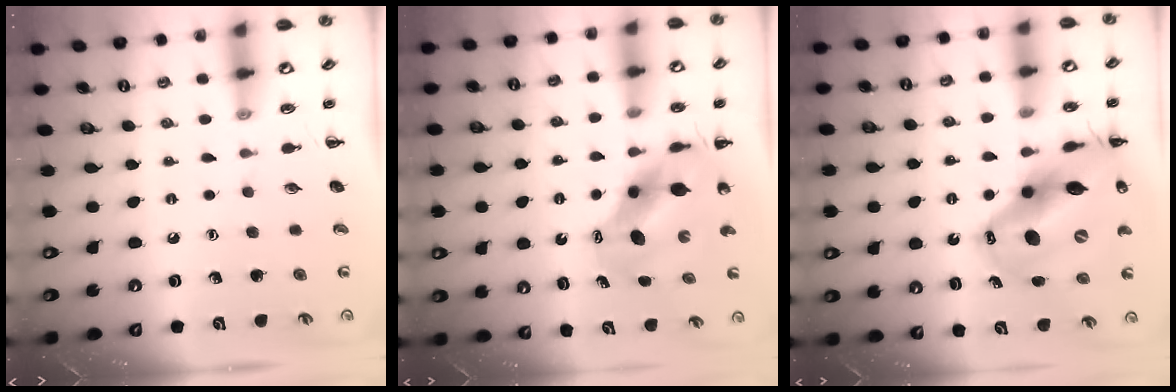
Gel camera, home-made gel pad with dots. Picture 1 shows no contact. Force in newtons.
{"total": 7.5, "press": 7.4, "slide": 1.5}
{"total": 19.8, "press": 18.9, "slide": 5.6}